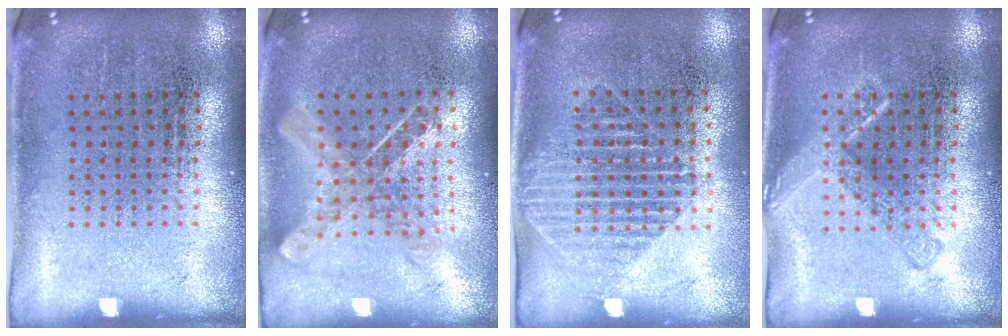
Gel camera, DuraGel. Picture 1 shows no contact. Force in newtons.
{"total": 0.9, "press": 0.9, "slide": 0.1}
{"total": 1.5, "press": 1.3, "slide": 0.8}
{"total": 2.3, "press": 2.3, "slide": 0.4}